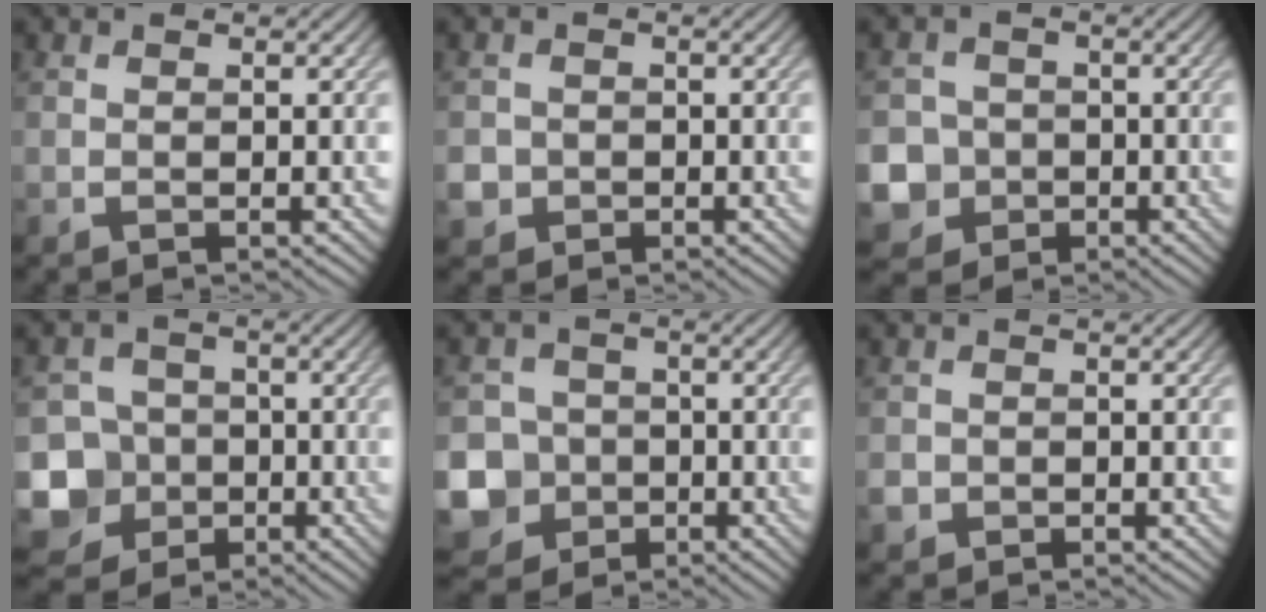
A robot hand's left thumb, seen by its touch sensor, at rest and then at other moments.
{"total": 3.0, "force": [-1.0, 2.7, 0.6], "torque": [-0.018, -0.009, -0.023]}
{"total": 8.2, "force": [-2.7, 7.5, 1.8], "torque": [-0.069, -0.027, -0.071]}
{"total": 10.9, "force": [-4.3, 9.6, 2.9], "torque": [-0.093, -0.034, -0.103]}
{"total": 10.6, "force": [-3.8, 9.5, 2.9], "torque": [-0.101, -0.038, -0.091]}
{"total": 1.5, "force": [-0.6, 1.3, 0.3], "torque": [-0.008, -0.007, -0.016]}